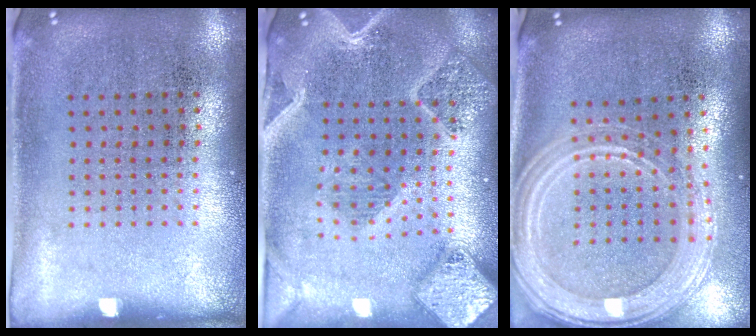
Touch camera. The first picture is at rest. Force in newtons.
{"total": 2.9, "press": 2.6, "slide": 1.4}
{"total": 2.3, "press": 2.0, "slide": 1.0}